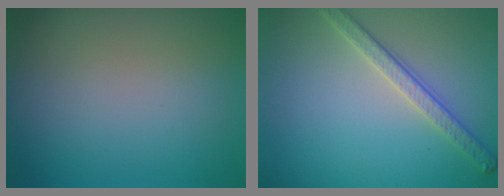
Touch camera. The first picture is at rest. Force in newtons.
{"total": 2.8, "press": 2.7, "slide": 0.7}